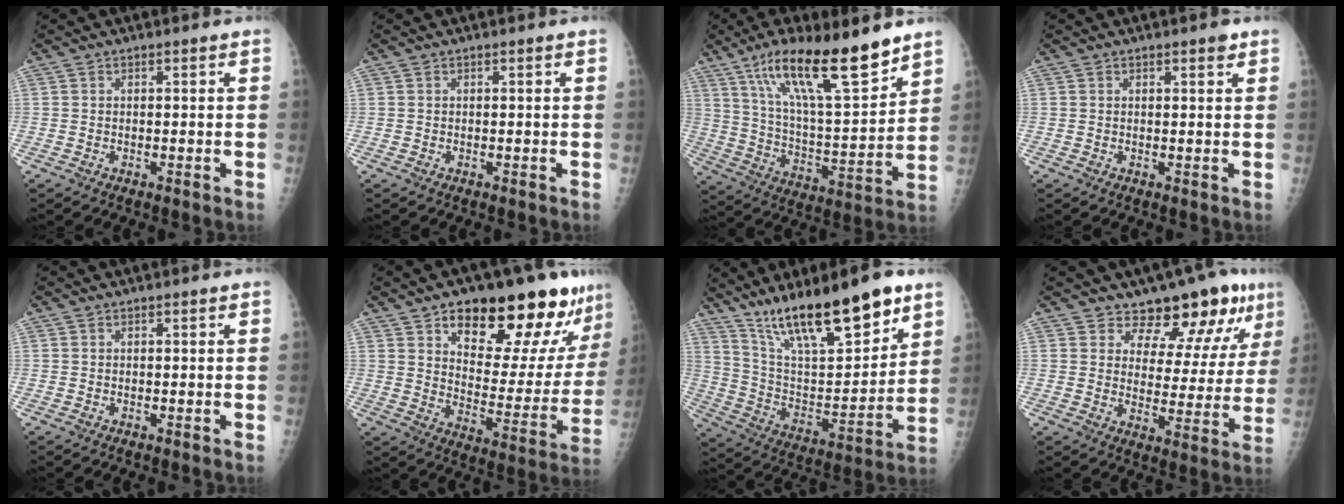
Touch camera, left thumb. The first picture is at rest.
{"total": 0.0}
{"total": 20.8, "force": [13.8, 4.6, 14.9], "torque": [-0.233, -0.064, 0.243]}
{"total": 1.3, "force": [0.8, 0.4, 0.9], "torque": [-0.009, -0.004, 0.011]}
{"total": 0.0}
{"total": 22.8, "force": [14.5, 8.7, 15.2], "torque": [-0.157, -0.063, 0.217]}
{"total": 24.2, "force": [16.1, 6.7, 16.8], "torque": [-0.251, -0.060, 0.283]}
{"total": 13.5, "force": [9.9, 6.3, 6.7], "torque": [-0.040, -0.065, 0.128]}